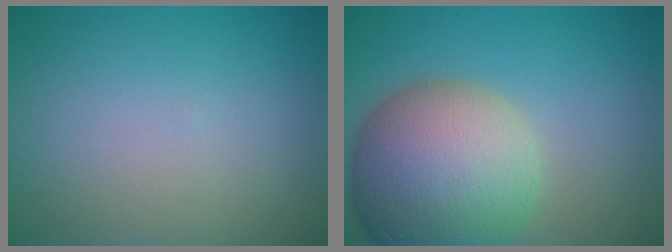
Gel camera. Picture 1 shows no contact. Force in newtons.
{"total": 12.5, "press": 12.5, "slide": 0.8}